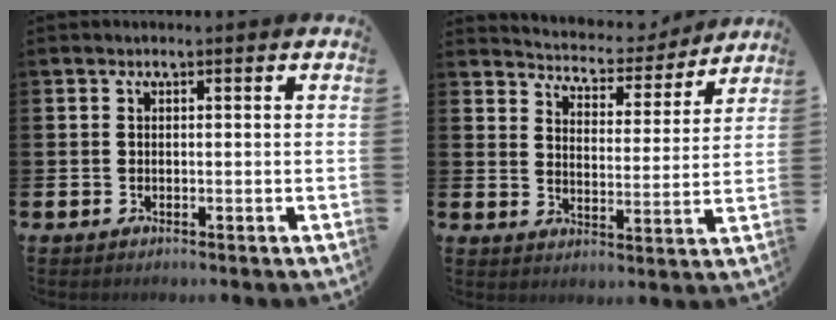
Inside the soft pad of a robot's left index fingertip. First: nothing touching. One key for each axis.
{"total": 5.0, "fx": 4.9, "fy": 1.3, "fz": 0.2, "tx": -0.027, "ty": -0.046, "tz": 0.079}